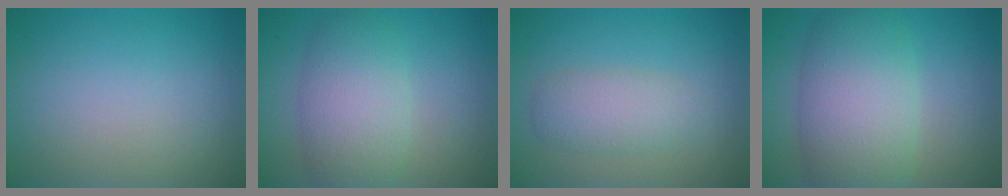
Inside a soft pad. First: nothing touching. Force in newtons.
{"total": 5.9, "press": 5.9, "slide": 0.3}
{"total": 3.0, "press": 3.0, "slide": 0.1}
{"total": 8.4, "press": 8.4, "slide": 0.4}